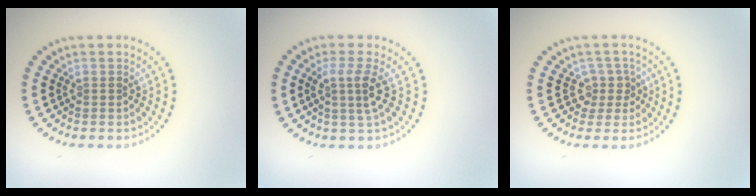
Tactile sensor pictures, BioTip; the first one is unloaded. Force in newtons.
{"total": 2.6, "press": 2.0, "slide": 1.8}
{"total": 2.0, "press": 1.5, "slide": 1.3}